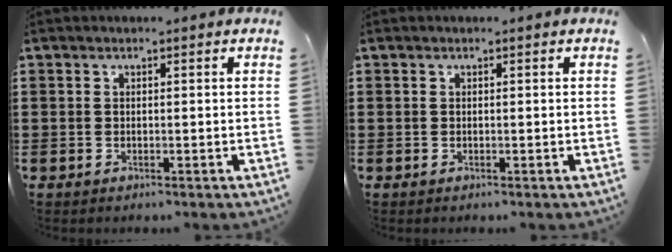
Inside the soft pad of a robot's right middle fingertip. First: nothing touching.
{"total": 0.0}